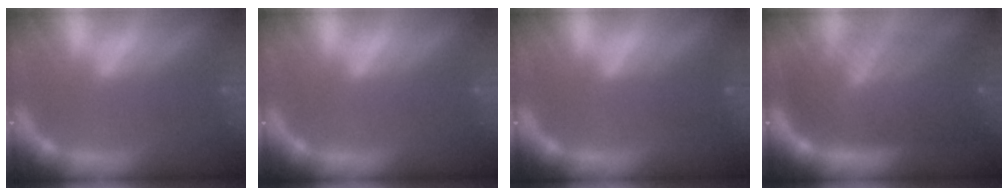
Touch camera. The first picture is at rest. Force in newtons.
{"total": 0.0}
{"total": 1.5}
{"total": 10.0}